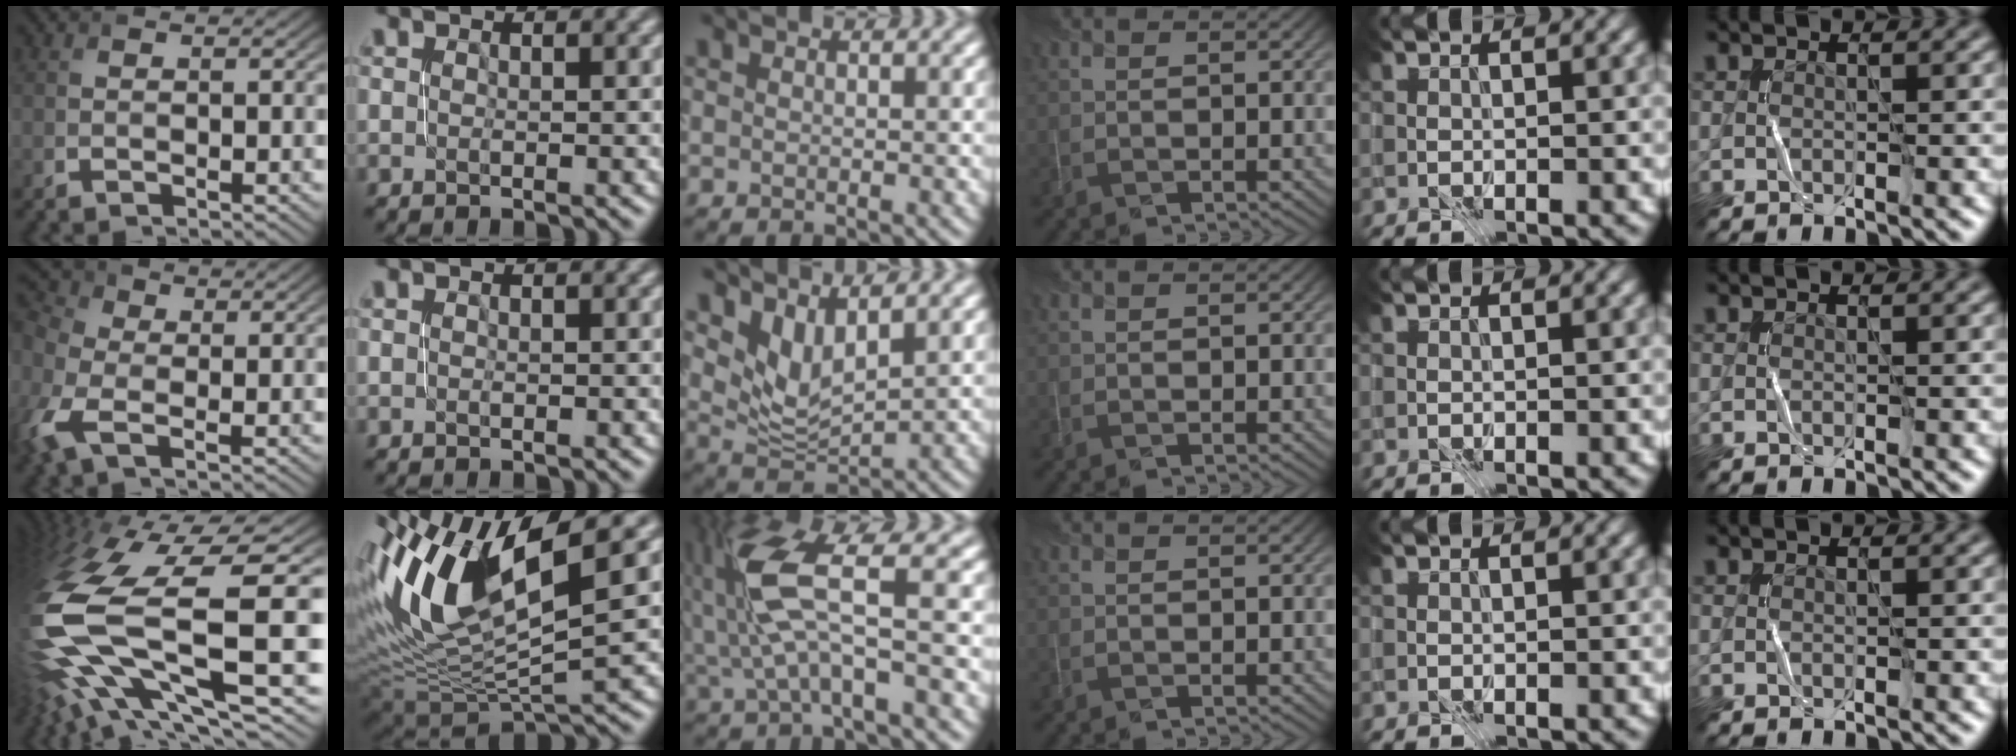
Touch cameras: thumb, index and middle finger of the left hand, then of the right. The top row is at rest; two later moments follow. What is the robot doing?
{"motion": "close", "object": "stapler"}